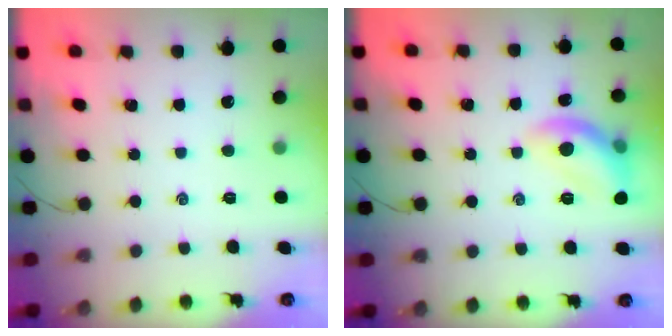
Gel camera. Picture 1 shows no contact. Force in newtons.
{"total": 11.8, "press": 11.8, "slide": 0.5}